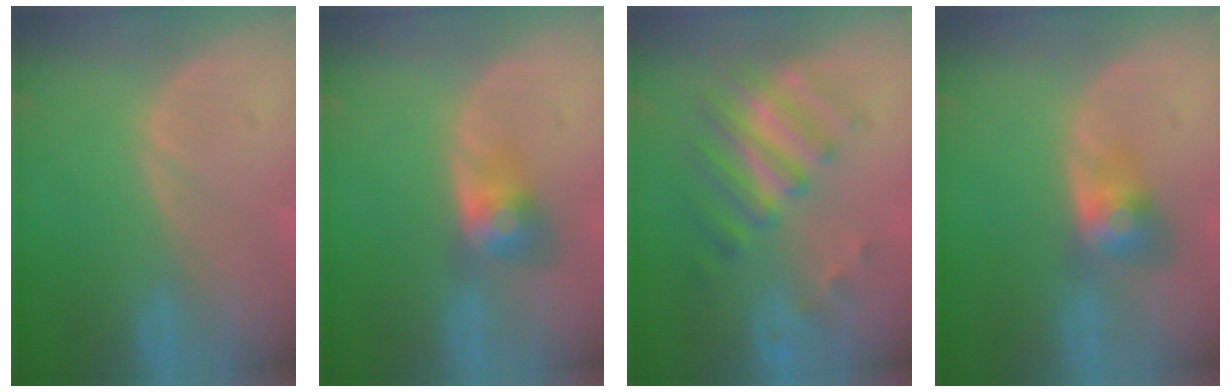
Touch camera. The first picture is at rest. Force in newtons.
{"total": 4.0, "press": 4.0, "slide": 0.2}
{"total": 8.0, "press": 7.2, "slide": 3.6}
{"total": 4.0, "press": 4.0, "slide": 0.2}